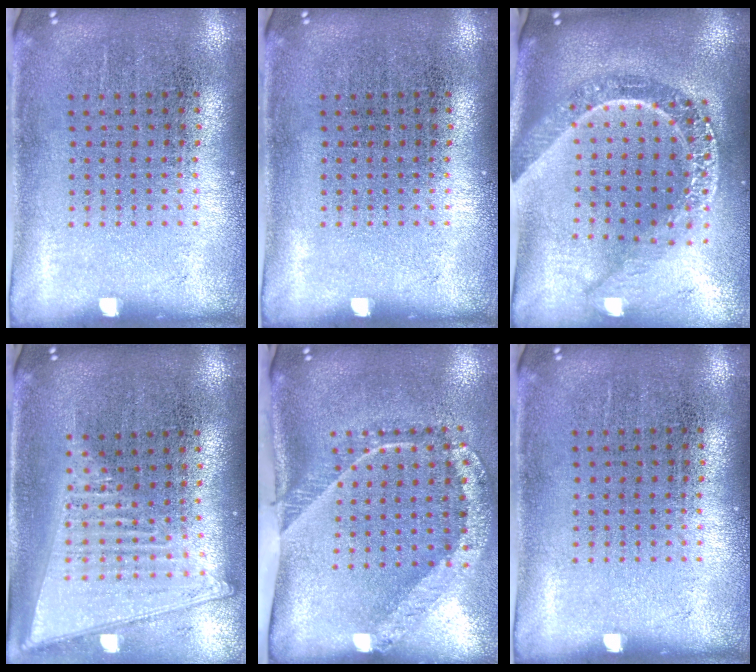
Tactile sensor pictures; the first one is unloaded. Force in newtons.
{"total": 0.0}
{"total": 2.7, "press": 2.2, "slide": 1.6}
{"total": 2.0, "press": 1.7, "slide": 1.0}
{"total": 2.4, "press": 1.6, "slide": 1.8}
{"total": 0.0}